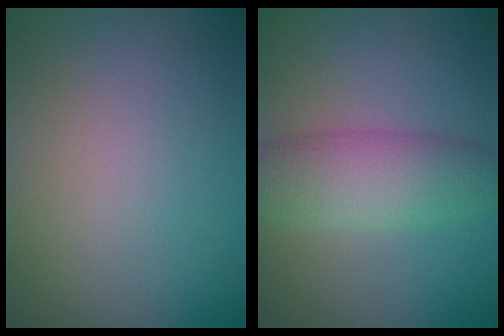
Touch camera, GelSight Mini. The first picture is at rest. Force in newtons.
{"total": 3.9, "press": 3.9, "slide": 0.2}